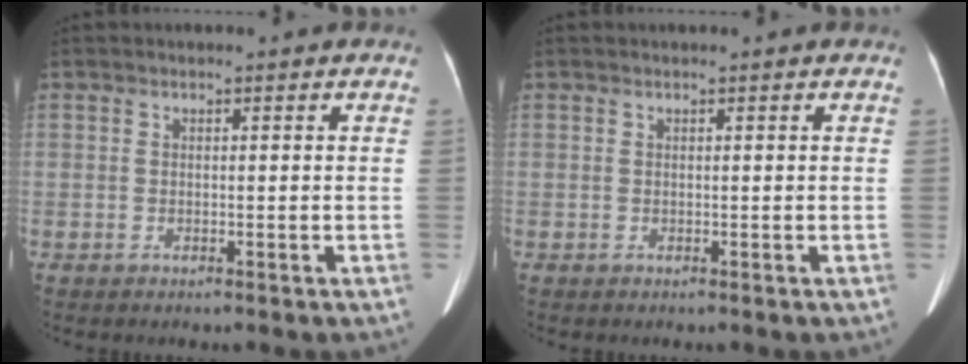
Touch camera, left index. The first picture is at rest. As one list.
[{"total": 0.0}]